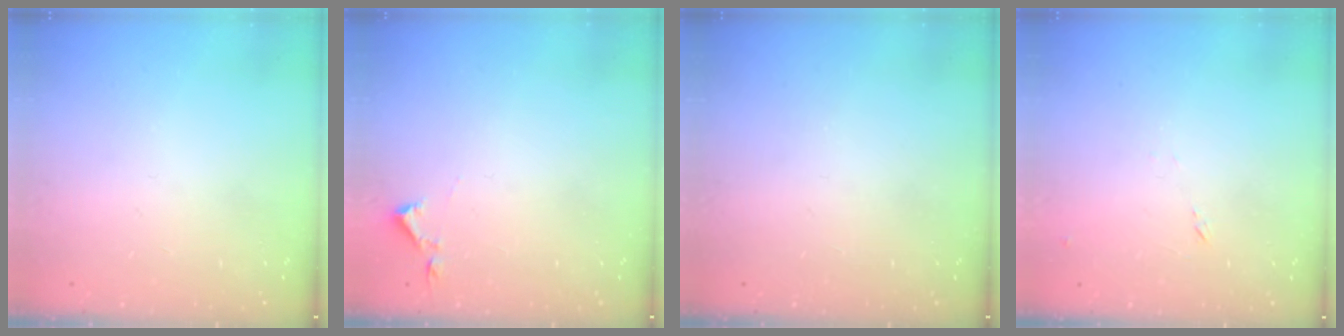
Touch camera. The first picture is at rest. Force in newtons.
{"total": 2.9, "press": 2.9, "slide": 0.5}
{"total": 0.0}
{"total": 7.2, "press": 7.1, "slide": 0.6}